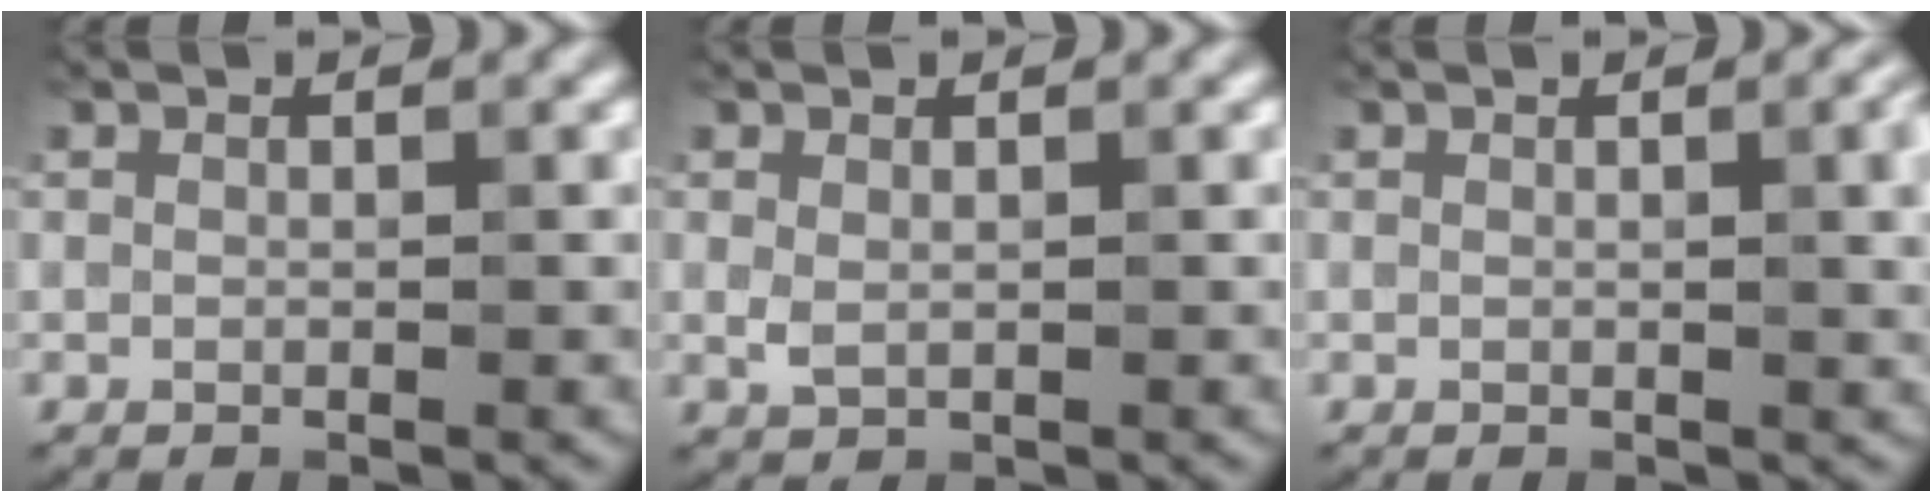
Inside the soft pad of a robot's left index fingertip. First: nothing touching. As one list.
[{"total": 1.0, "force": [0.3, 0.6, 0.8], "torque": [-0.020, -0.003, 0.010]}, {"total": 3.5, "force": [0.6, 1.2, 3.3], "torque": [-0.032, 0.009, 0.005]}]